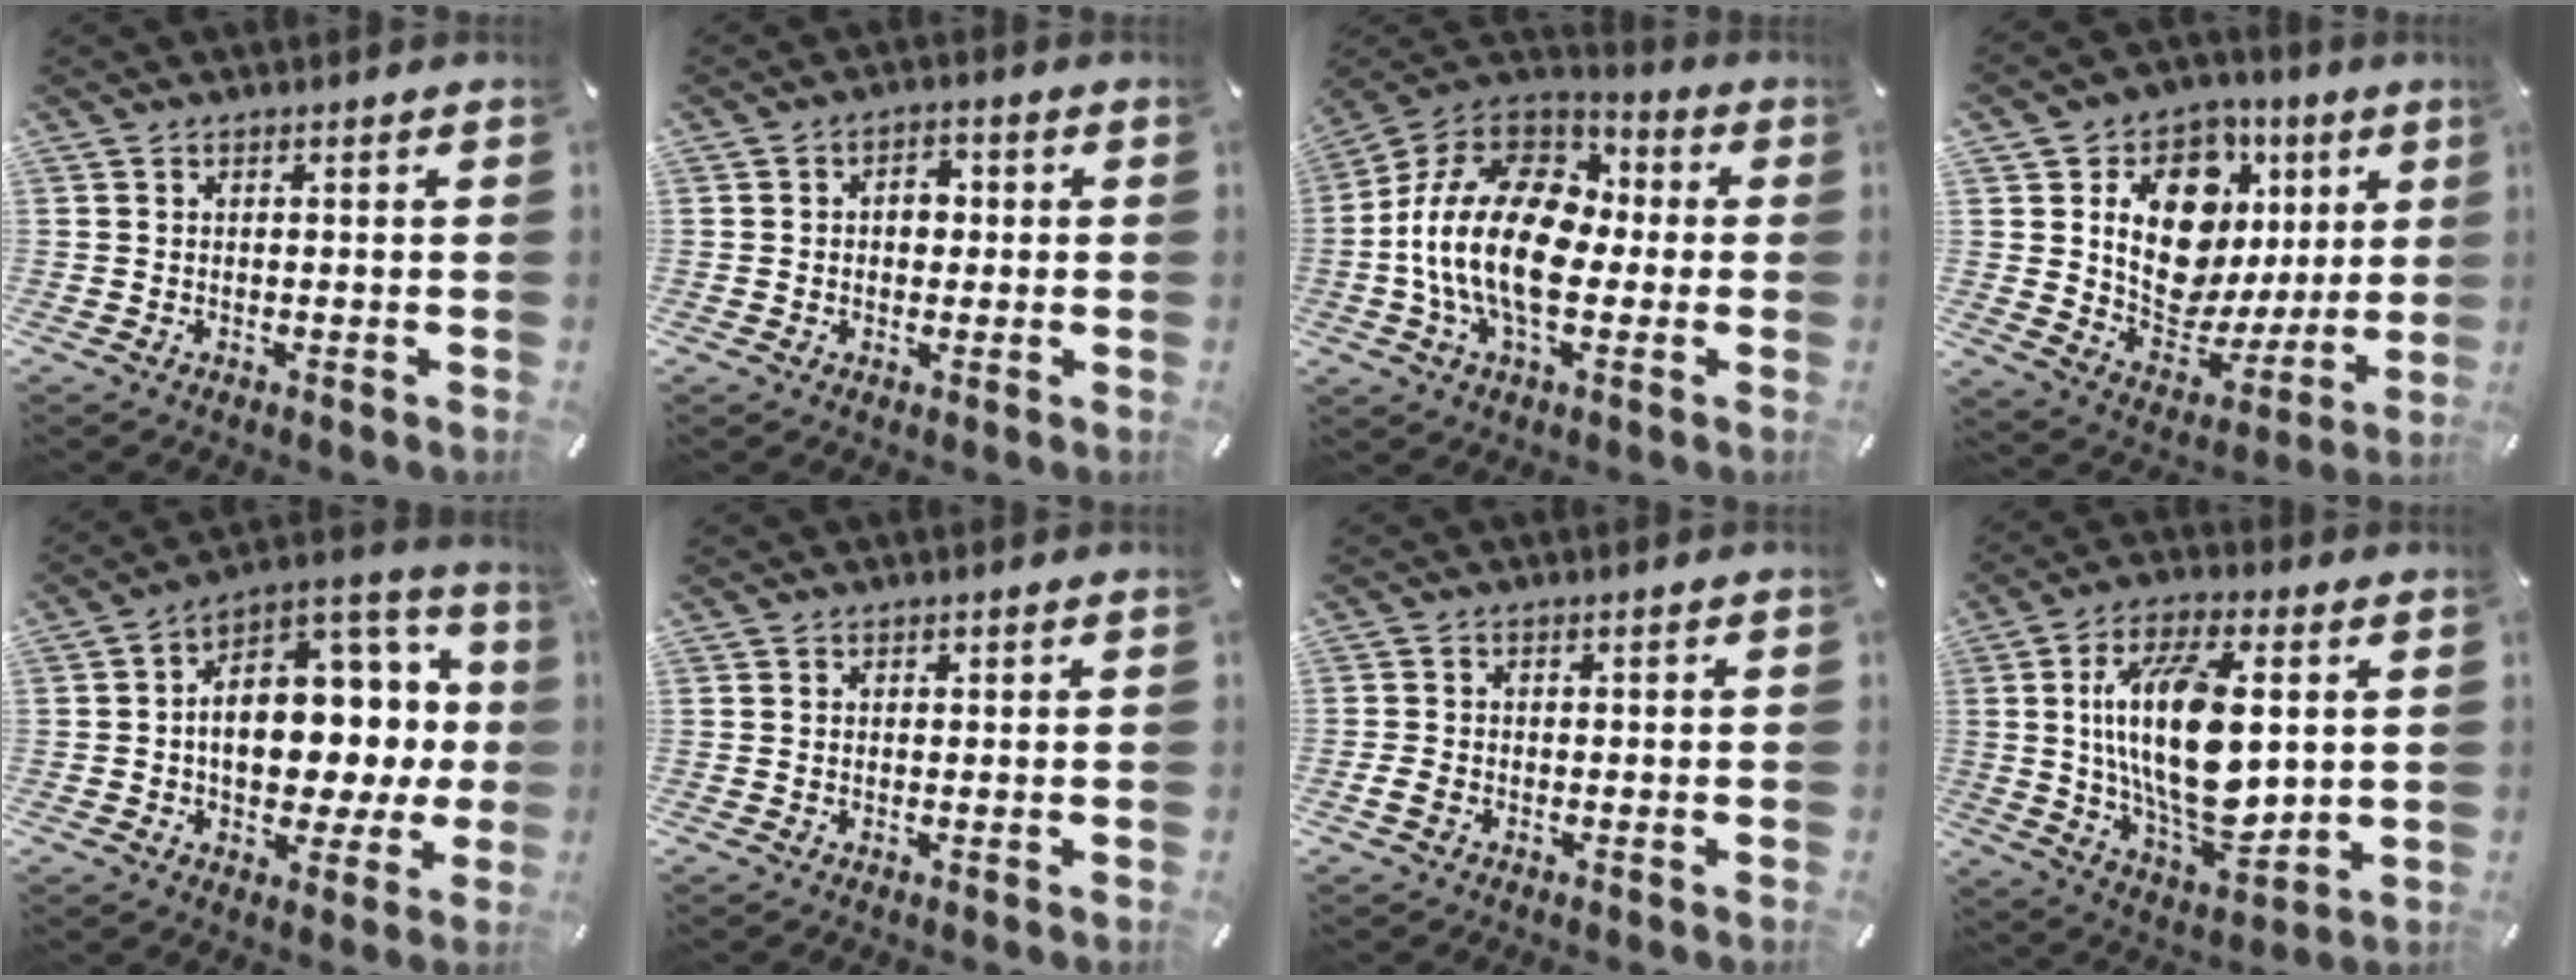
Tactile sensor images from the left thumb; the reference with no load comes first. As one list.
[{"total": 4.4, "force": [-0.1, 3.1, 3.1], "torque": [-0.037, 0.001, -0.010]}, {"total": 20.0, "force": [-3.7, 11.9, 15.6], "torque": [-0.320, 0.020, -0.064]}, {"total": 17.4, "force": [5.3, 12.7, 10.6], "torque": [-0.166, -0.042, 0.092]}, {"total": 15.7, "force": [0.3, 11.2, 11.0], "torque": [-0.144, -0.018, 0.011]}, {"total": 0.7, "force": [0.1, 0.6, 0.4], "torque": [-0.009, 0.003, 0.001]}, {"total": 2.5, "force": [-1.1, 1.7, 1.4], "torque": [-0.032, 0.003, -0.023]}, {"total": 22.2, "force": [3.0, 10.8, 19.2], "torque": [-0.386, -0.018, 0.045]}]